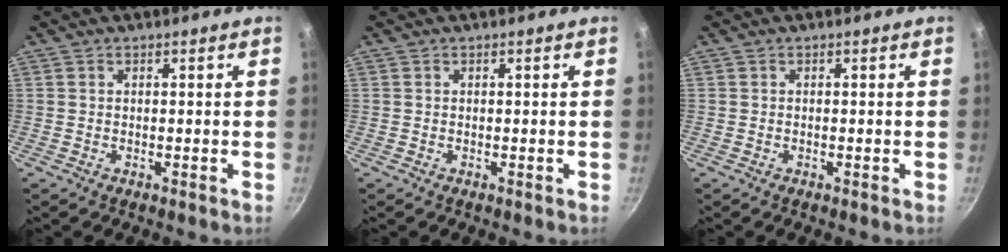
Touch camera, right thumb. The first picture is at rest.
{"total": 0.0}
{"total": 0.0}